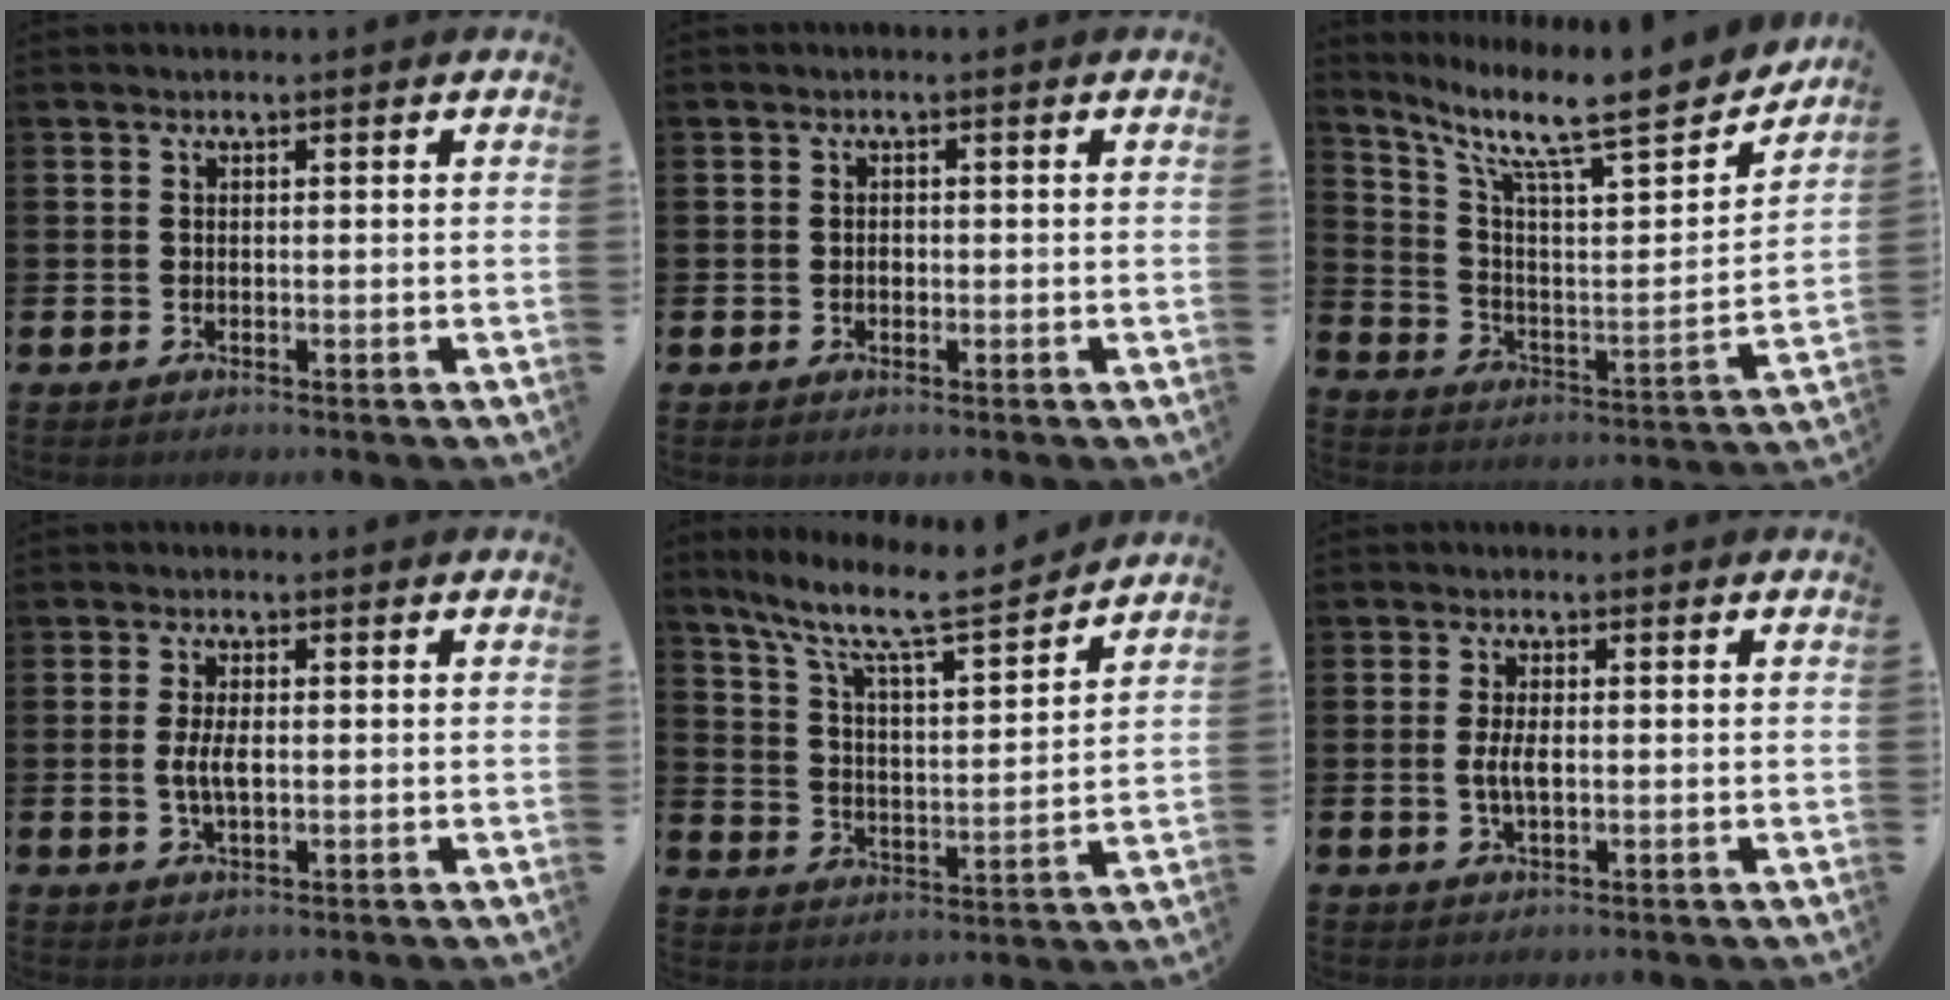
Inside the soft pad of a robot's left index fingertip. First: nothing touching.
{"total": 0.6, "force": [-0.2, 0.6, 0.2], "torque": [-0.004, 0.002, -0.005]}
{"total": 11.4, "force": [9.2, 2.3, 6.3], "torque": [-0.142, -0.073, 0.145]}
{"total": 3.4, "force": [0.0, 1.5, 3.1], "torque": [-0.066, 0.001, -0.004]}
{"total": 9.5, "force": [8.3, 1.3, 4.6], "torque": [-0.116, -0.057, 0.135]}
{"total": 3.0, "force": [-0.1, 1.3, 2.7], "torque": [-0.059, 0.000, -0.005]}